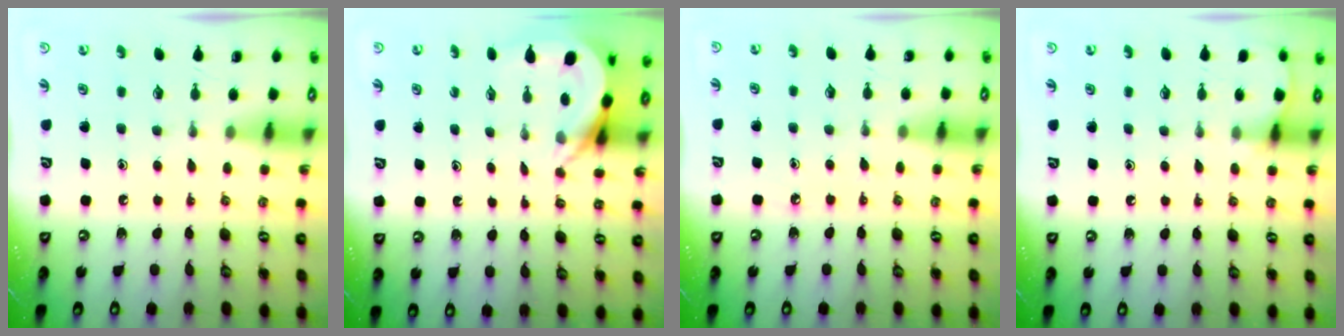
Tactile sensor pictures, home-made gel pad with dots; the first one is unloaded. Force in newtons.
{"total": 4.2, "press": 4.1, "slide": 0.4}
{"total": 5.2, "press": 5.2, "slide": 0.6}
{"total": 4.3, "press": 4.3, "slide": 0.6}